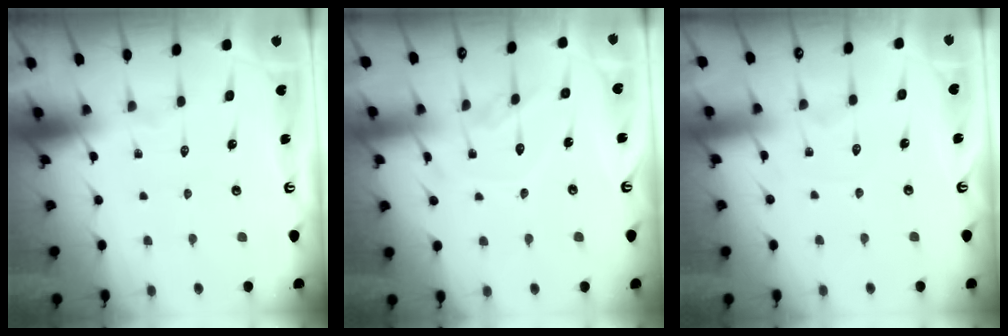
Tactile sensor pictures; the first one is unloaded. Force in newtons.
{"total": 10.2, "press": 10.2, "slide": 0.8}
{"total": 2.7, "press": 2.7, "slide": 0.3}